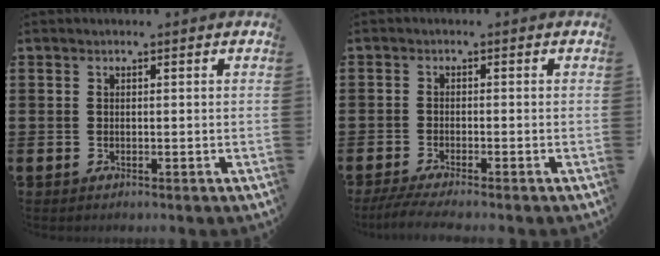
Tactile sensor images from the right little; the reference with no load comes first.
{"total": 2.3, "force": [-1.8, 0.0, 1.5], "torque": [-0.030, -0.004, -0.034]}